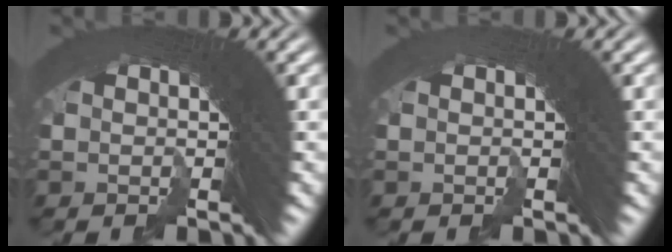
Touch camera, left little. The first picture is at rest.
{"total": 0.0}